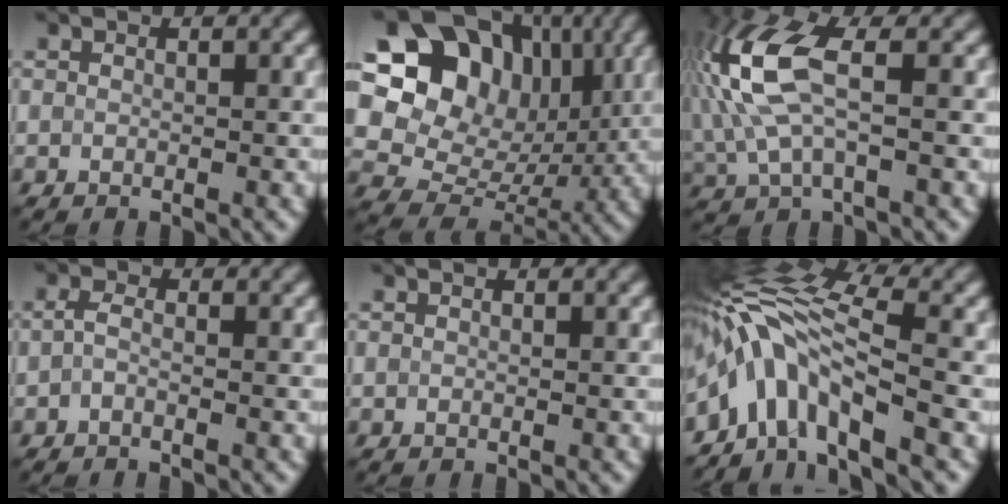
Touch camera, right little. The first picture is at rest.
{"total": 15.2, "force": [4.4, 12.1, 8.1], "torque": [-0.142, 0.033, 0.070]}
{"total": 7.7, "force": [0.8, 3.6, 6.8], "torque": [-0.171, 0.012, 0.010]}
{"total": 1.4, "force": [-0.6, 0.5, 1.1], "torque": [-0.027, -0.001, -0.016]}
{"total": 0.0}
{"total": 8.9, "force": [-3.9, 3.4, 7.2], "torque": [-0.126, 0.019, -0.086]}